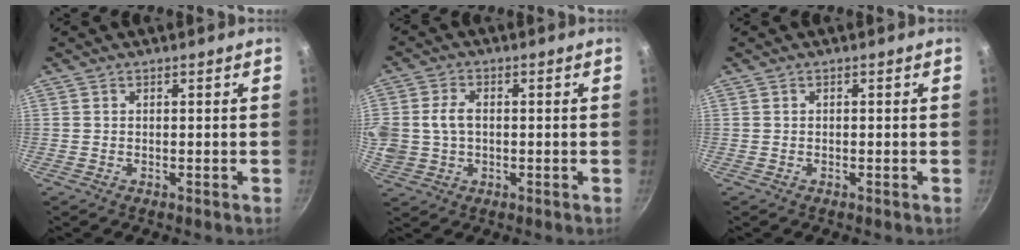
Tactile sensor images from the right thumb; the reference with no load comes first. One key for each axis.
{"total": 8.9, "fx": 0.2, "fy": 6.5, "fz": 6.1, "tx": -0.138, "ty": 0.013, "tz": 0.010}
{"total": 0.0}